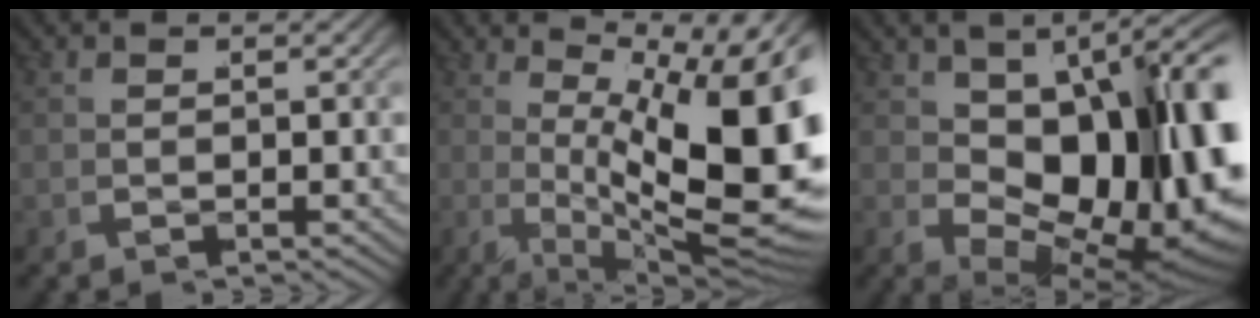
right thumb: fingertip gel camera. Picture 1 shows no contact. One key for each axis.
{"total": 17.2, "fx": -0.2, "fy": 8.4, "fz": 15.0, "tx": -0.208, "ty": -0.043, "tz": 0.026}
{"total": 18.9, "fx": -0.2, "fy": 10.7, "fz": 15.6, "tx": -0.238, "ty": -0.041, "tz": 0.033}